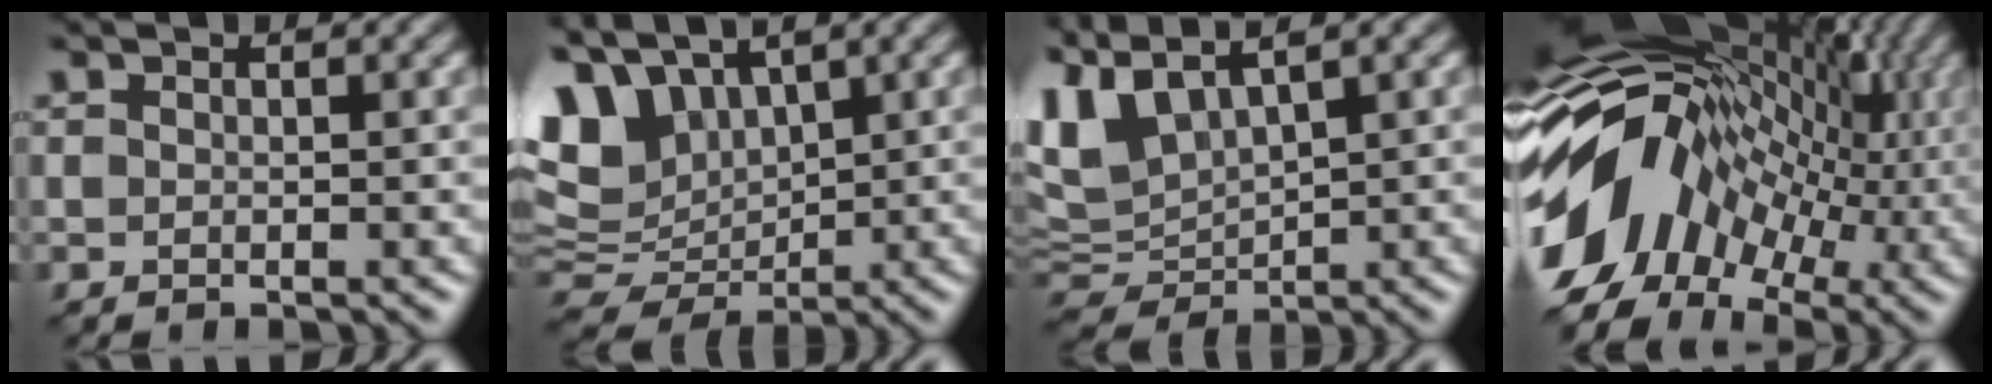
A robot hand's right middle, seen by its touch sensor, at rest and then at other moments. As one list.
[{"total": 7.1, "force": [2.4, 4.9, 4.5], "torque": [-0.098, 0.011, 0.042]}, {"total": 6.2, "force": [2.4, 3.3, 4.7], "torque": [-0.119, -0.005, 0.046]}, {"total": 14.2, "force": [-2.0, 9.5, 10.4], "torque": [-0.194, 0.016, -0.039]}]